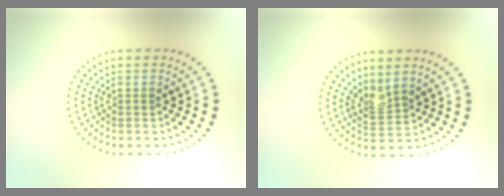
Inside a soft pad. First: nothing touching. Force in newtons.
{"total": 2.1, "press": 1.5, "slide": 1.4}